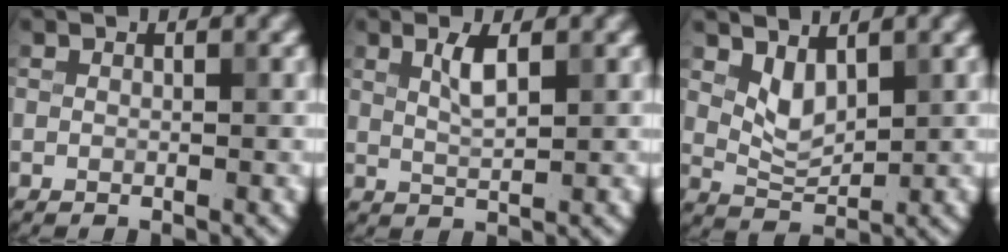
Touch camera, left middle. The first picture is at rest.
{"total": 2.2, "force": [1.0, 0.6, 1.9], "torque": [-0.038, 0.001, 0.020]}
{"total": 2.7, "force": [1.3, 1.4, 1.9], "torque": [-0.038, -0.007, 0.032]}